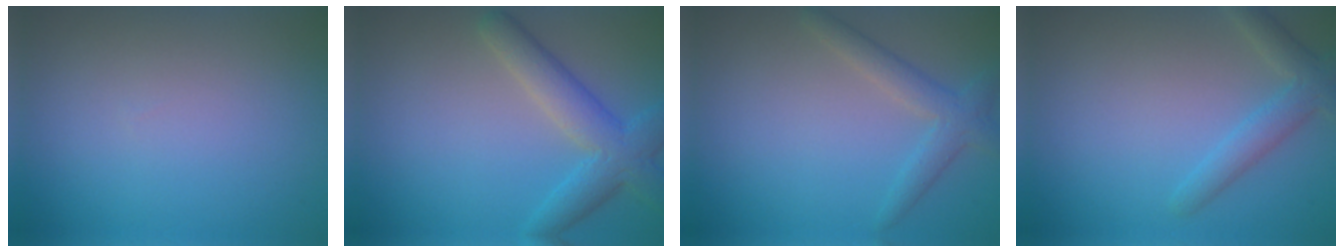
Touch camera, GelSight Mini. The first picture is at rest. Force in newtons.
{"total": 4.7, "press": 4.7, "slide": 0.4}
{"total": 2.6, "press": 2.6, "slide": 0.1}
{"total": 2.8, "press": 2.8, "slide": 0.0}